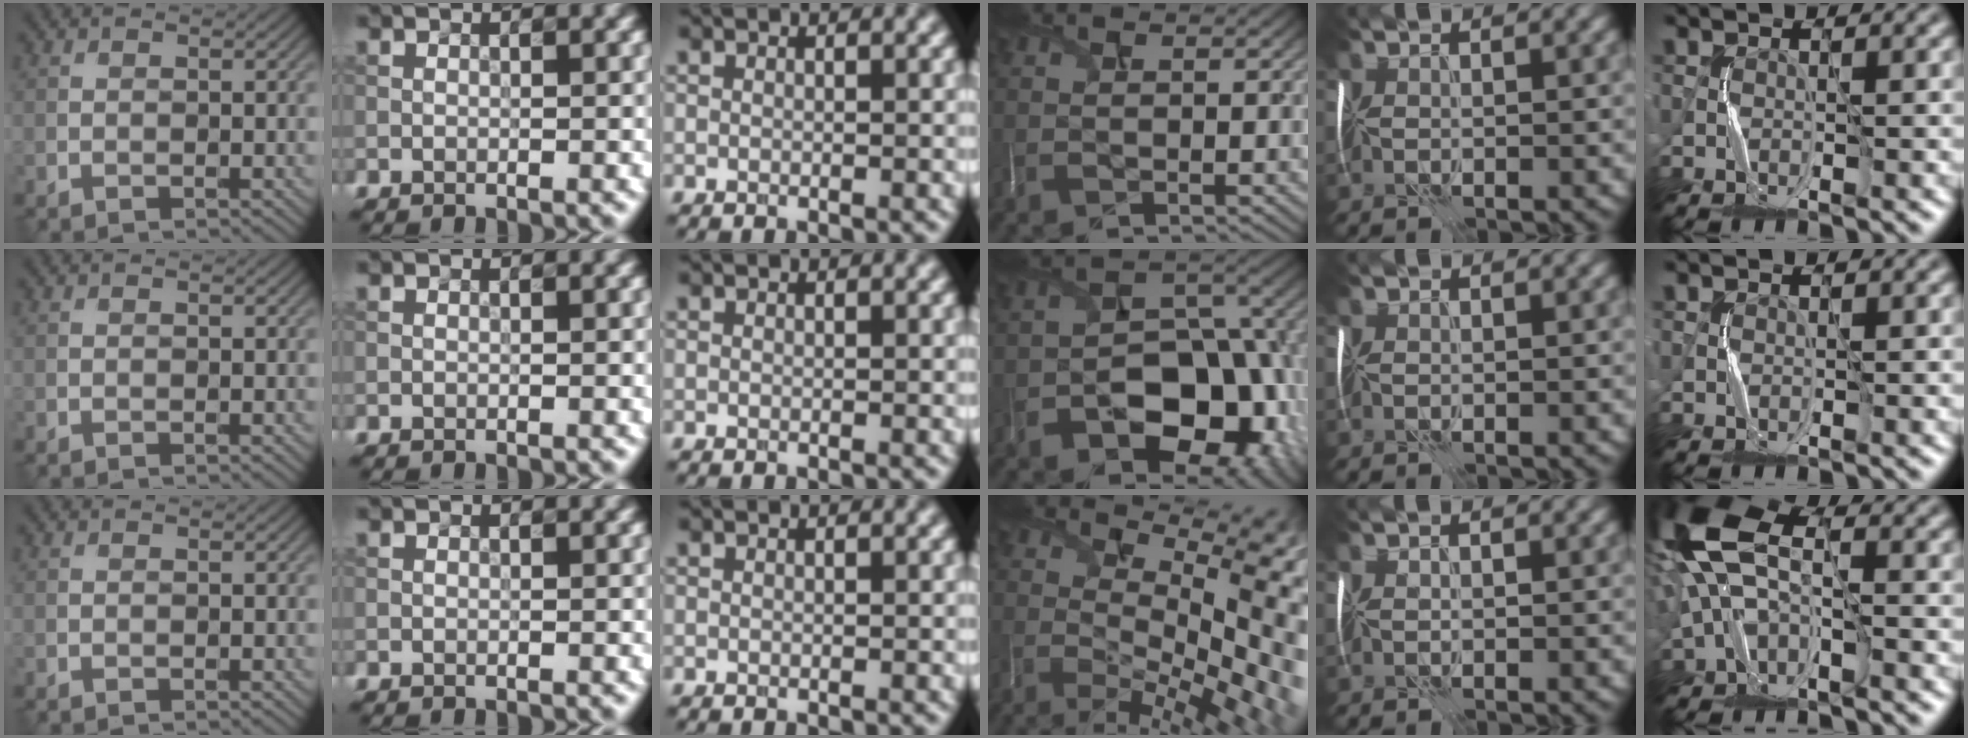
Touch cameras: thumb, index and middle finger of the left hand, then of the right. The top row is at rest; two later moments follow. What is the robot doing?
{"motion": "shake", "object": "plastic piggy bank"}